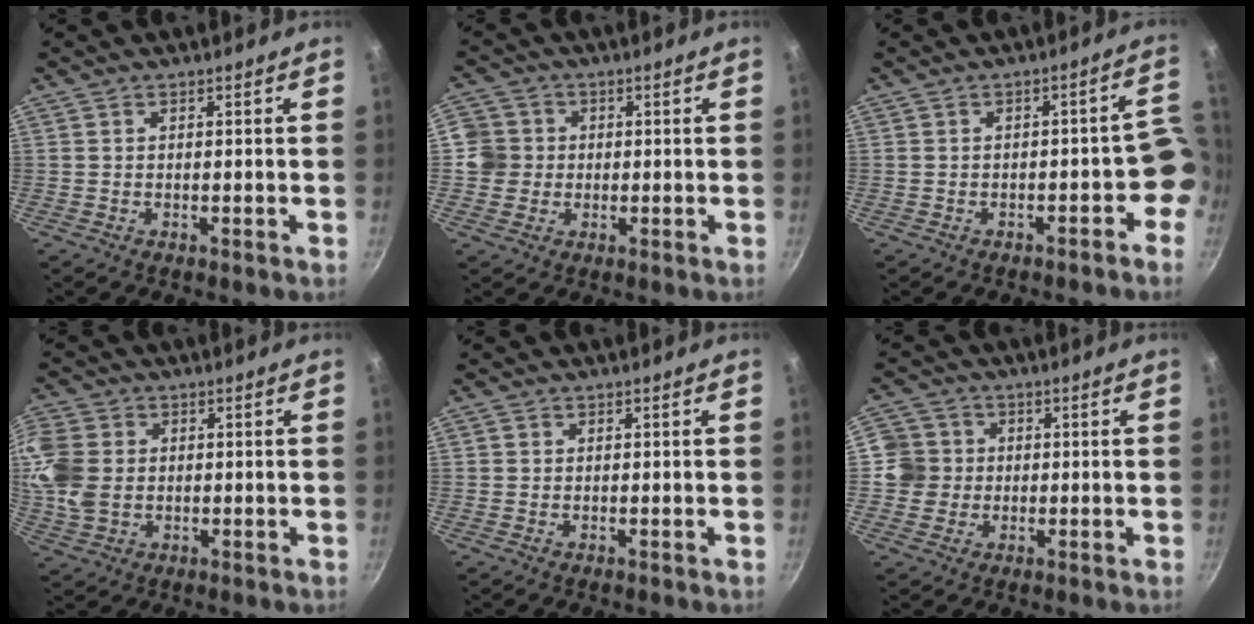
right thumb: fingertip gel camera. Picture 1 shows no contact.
{"total": 5.5, "force": [0.0, 5.3, 1.2], "torque": [0.013, 0.006, -0.012]}
{"total": 5.6, "force": [-2.7, 3.0, 3.9], "torque": [0.012, 0.055, -0.026]}
{"total": 9.6, "force": [0.5, 7.6, 5.8], "torque": [-0.109, -0.005, 0.003]}
{"total": 0.6, "force": [0.1, 0.6, 0.1], "torque": [0.001, 0.001, -0.001]}
{"total": 6.2, "force": [0.0, 6.1, 1.1], "torque": [0.020, 0.008, -0.013]}